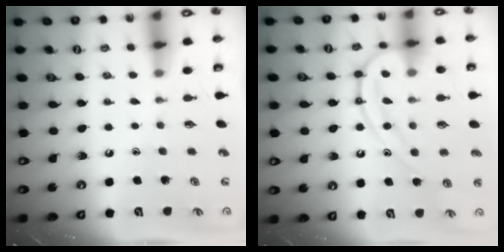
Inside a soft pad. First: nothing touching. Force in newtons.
{"total": 16.1, "press": 16.0, "slide": 1.4}